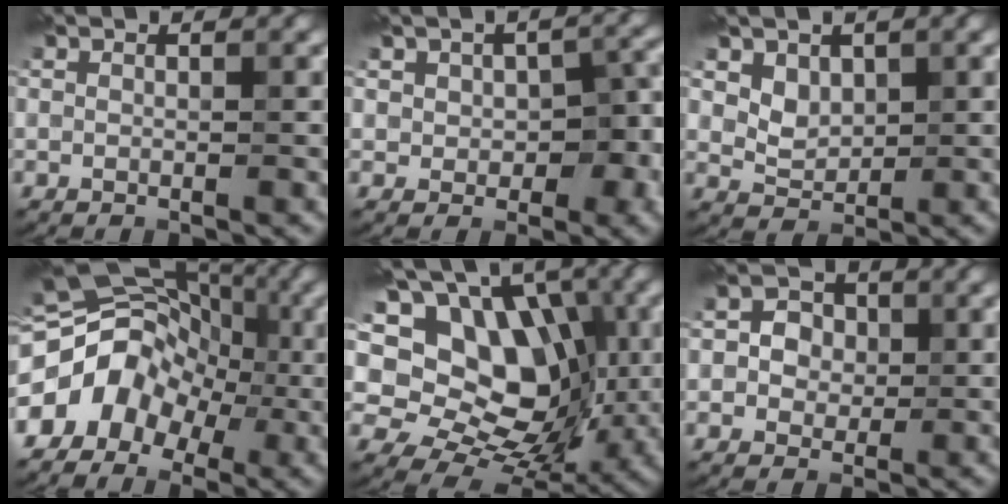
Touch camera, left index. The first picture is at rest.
{"total": 5.3, "force": [0.0, 3.6, 3.9], "torque": [-0.048, 0.002, 0.003]}
{"total": 2.3, "force": [1.1, 1.7, 1.0], "torque": [-0.028, -0.011, 0.030]}
{"total": 8.1, "force": [-2.3, 6.3, 4.5], "torque": [-0.060, 0.028, -0.057]}
{"total": 11.6, "force": [3.1, 8.2, 7.6], "torque": [-0.117, 0.022, 0.046]}
{"total": 2.6, "force": [0.1, 2.3, 1.2], "torque": [-0.014, 0.007, -0.007]}